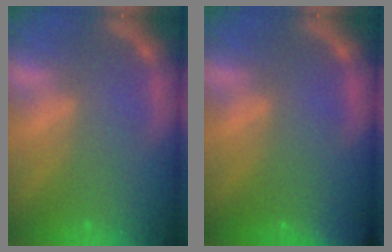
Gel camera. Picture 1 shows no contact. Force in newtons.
{"total": 6.4}